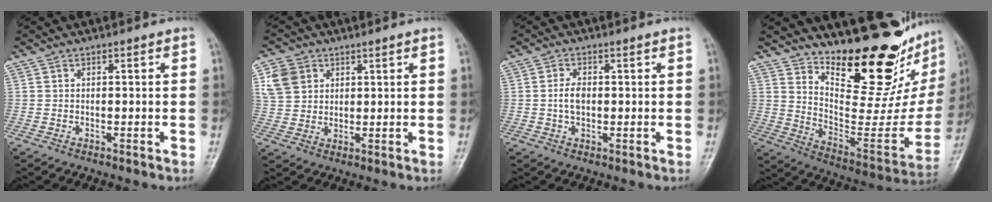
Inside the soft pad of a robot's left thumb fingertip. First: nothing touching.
{"total": 6.4, "force": [2.7, 5.1, 2.8], "torque": [-0.035, -0.004, 0.053]}
{"total": 3.1, "force": [0.1, 1.8, 2.5], "torque": [-0.046, 0.006, 0.000]}
{"total": 26.0, "force": [18.9, 8.7, 15.5], "torque": [-0.188, -0.137, 0.285]}